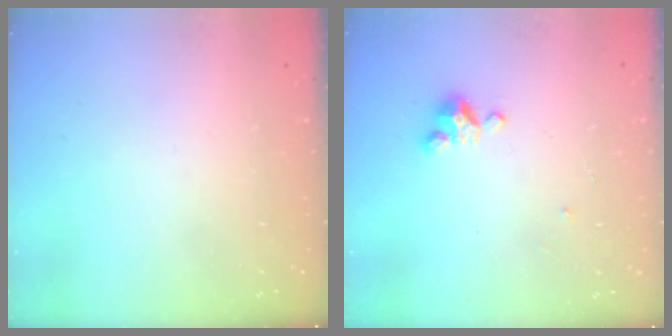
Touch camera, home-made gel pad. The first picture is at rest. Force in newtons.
{"total": 2.9, "press": 2.9, "slide": 0.3}